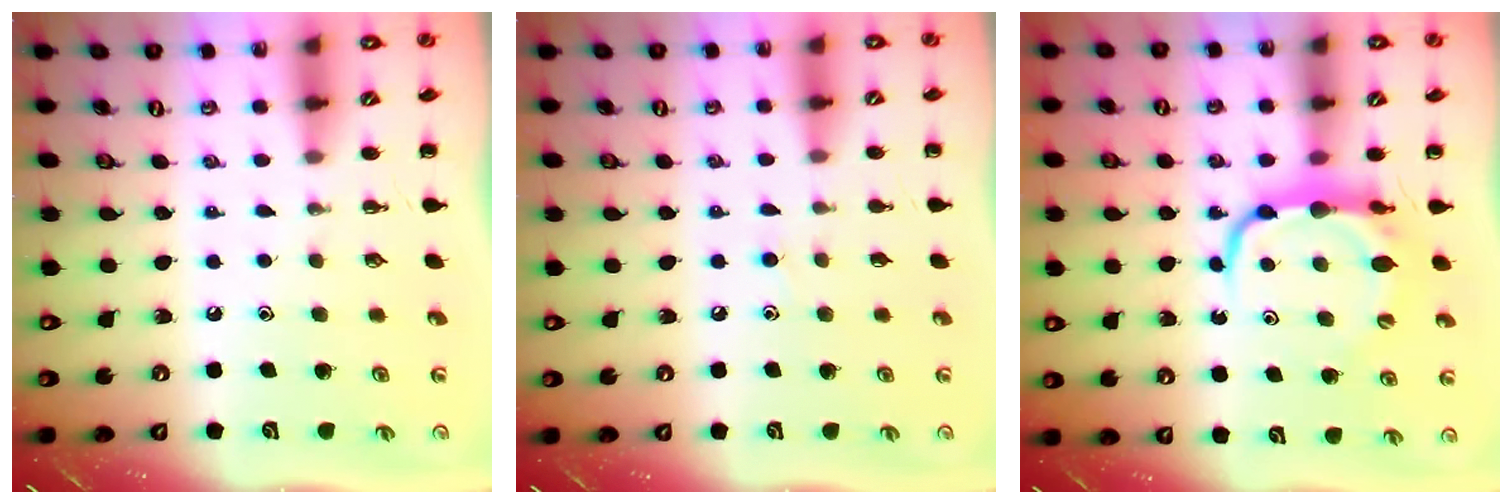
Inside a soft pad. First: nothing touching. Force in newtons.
{"total": 4.5, "press": 4.1, "slide": 1.9}
{"total": 7.8, "press": 7.7, "slide": 1.3}